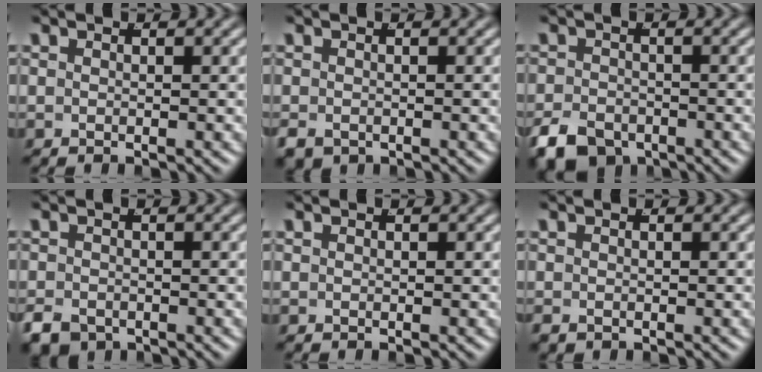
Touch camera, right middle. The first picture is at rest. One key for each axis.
{"total": 2.0, "fx": -1.4, "fy": 1.2, "fz": 0.6, "tx": -0.019, "ty": -0.021, "tz": -0.013}
{"total": 4.4, "fx": -3.5, "fy": 2.3, "fz": 1.5, "tx": -0.014, "ty": -0.018, "tz": -0.058}
{"total": 2.9, "fx": -2.3, "fy": 1.5, "fz": 0.8, "tx": -0.011, "ty": -0.017, "tz": -0.034}
{"total": 0.0}
{"total": 0.9, "fx": -0.8, "fy": 0.4, "fz": 0.3, "tx": -0.007, "ty": -0.012, "tz": -0.007}